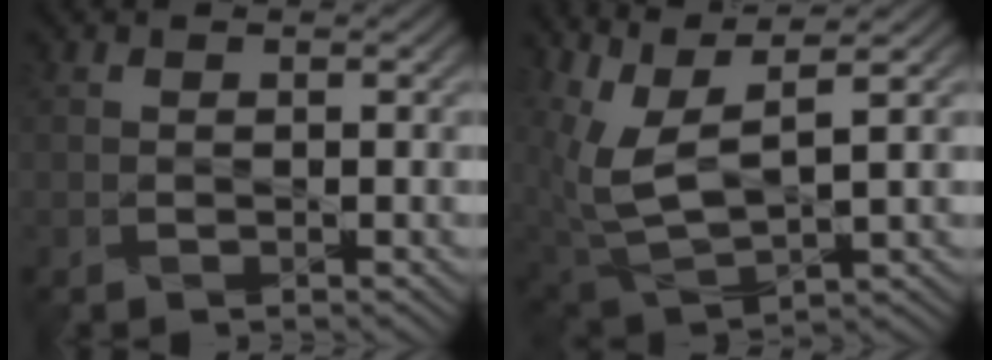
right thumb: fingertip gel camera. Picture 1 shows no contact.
{"total": 8.6, "force": [4.0, 2.8, 7.1], "torque": [-0.185, 0.003, 0.088]}